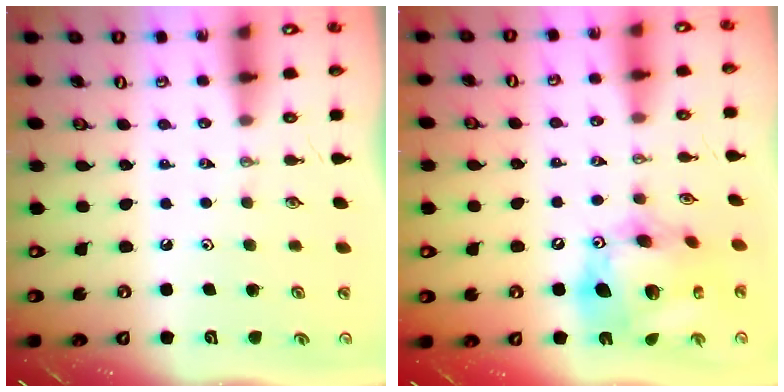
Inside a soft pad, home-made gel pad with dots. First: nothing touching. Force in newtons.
{"total": 18.2, "press": 18.1, "slide": 2.0}